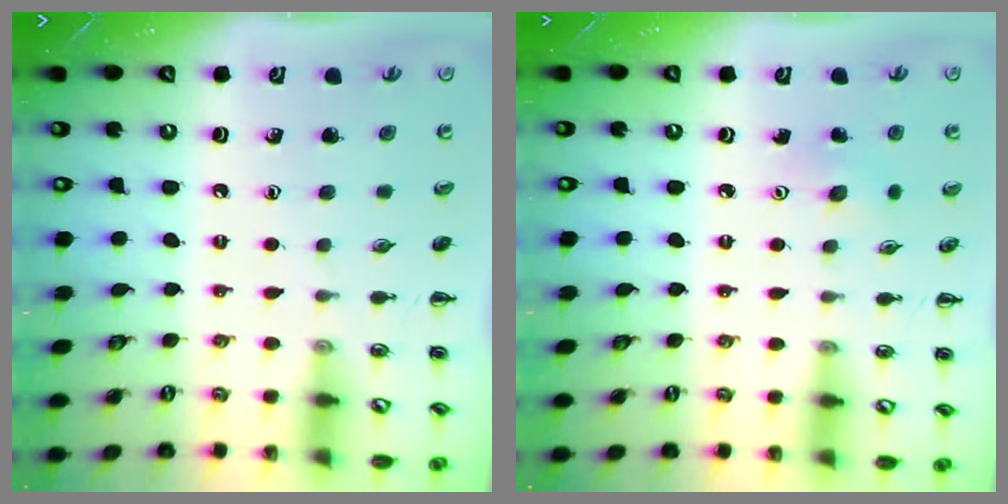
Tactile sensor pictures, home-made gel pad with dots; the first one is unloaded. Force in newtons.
{"total": 3.6, "press": 3.5, "slide": 0.9}